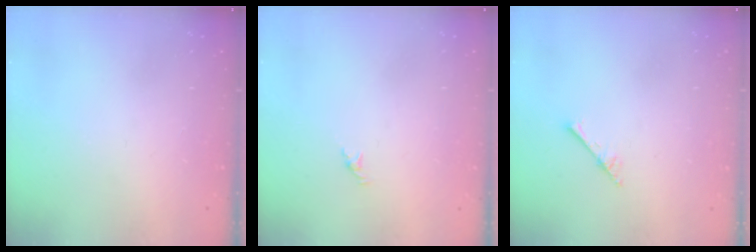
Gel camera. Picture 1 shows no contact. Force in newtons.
{"total": 1.1, "press": 1.0, "slide": 0.5}
{"total": 2.3, "press": 2.2, "slide": 0.2}